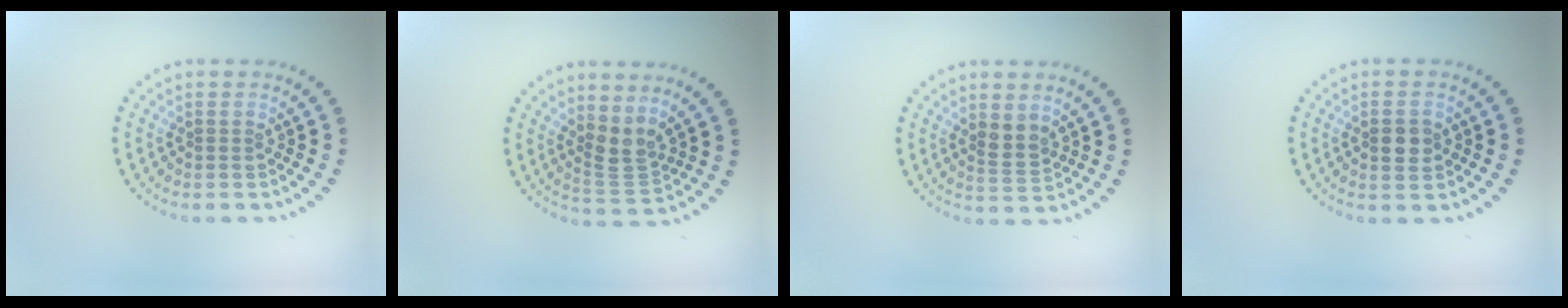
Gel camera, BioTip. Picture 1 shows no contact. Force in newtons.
{"total": 2.6, "press": 2.0, "slide": 1.6}
{"total": 1.9, "press": 1.6, "slide": 1.0}
{"total": 2.6, "press": 2.6, "slide": 0.1}